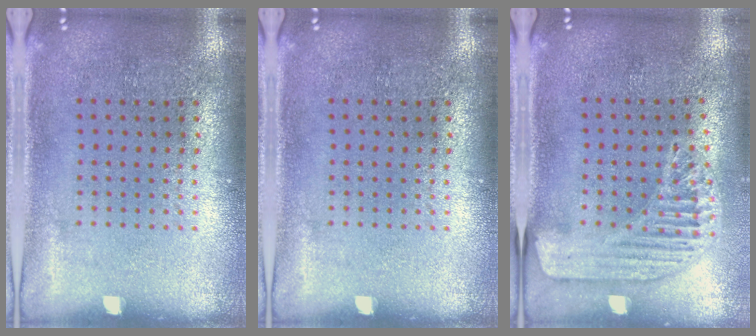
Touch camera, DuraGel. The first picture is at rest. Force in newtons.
{"total": 0.0}
{"total": 1.6, "press": 1.6, "slide": 0.4}